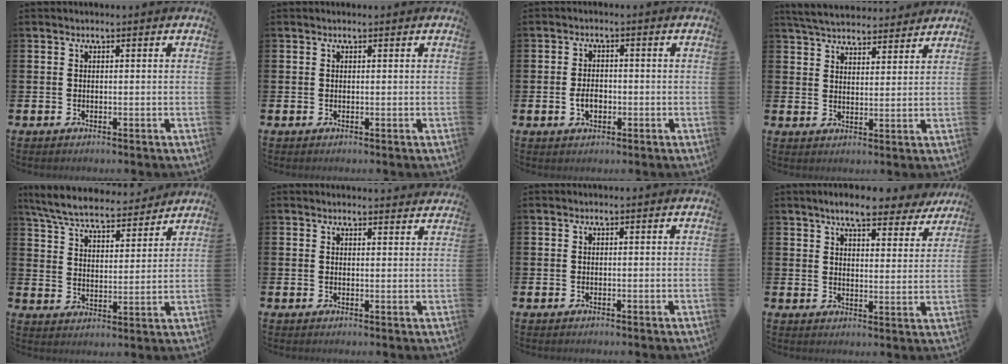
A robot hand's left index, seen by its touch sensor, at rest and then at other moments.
{"total": 0.0}
{"total": 2.8, "force": [-0.6, 1.8, 2.0], "torque": [-0.025, -0.002, -0.015]}
{"total": 5.5, "force": [5.3, 1.1, 0.8], "torque": [-0.041, -0.025, 0.096]}
{"total": 7.1, "force": [6.7, 1.3, 2.1], "torque": [-0.068, -0.040, 0.116]}
{"total": 2.0, "force": [1.9, 0.1, -0.1], "torque": [0.013, -0.014, 0.032]}
{"total": 0.0}
{"total": 7.5, "force": [6.8, 1.6, 2.8], "torque": [-0.052, -0.033, 0.116]}